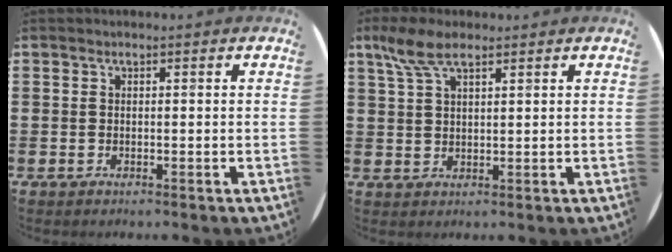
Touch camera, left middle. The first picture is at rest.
{"total": 5.3, "force": [3.5, 1.9, 3.6], "torque": [-0.076, 0.007, 0.062]}